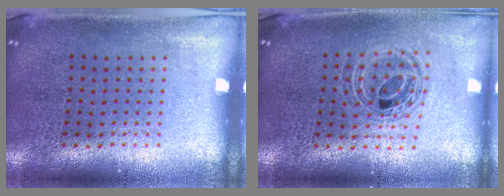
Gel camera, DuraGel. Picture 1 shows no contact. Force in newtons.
{"total": 0.9, "press": 0.9, "slide": 0.2}